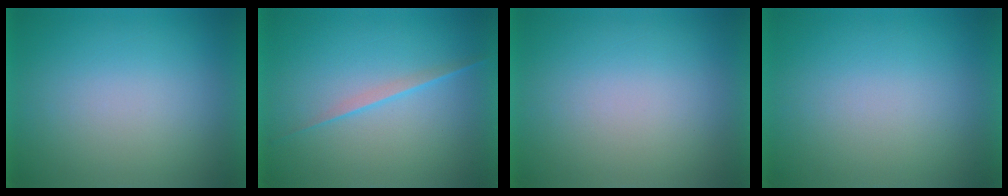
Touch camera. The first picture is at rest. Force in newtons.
{"total": 2.1}
{"total": 1.0}
{"total": 0.0}